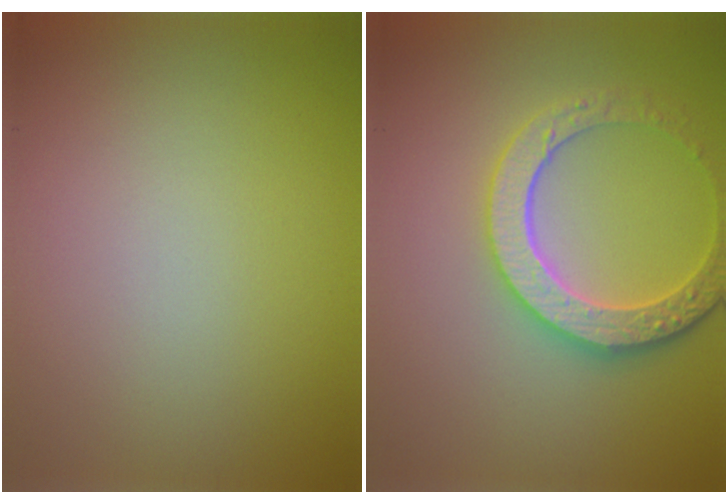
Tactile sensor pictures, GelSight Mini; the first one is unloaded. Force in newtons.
{"total": 4.6, "press": 4.2, "slide": 1.9}